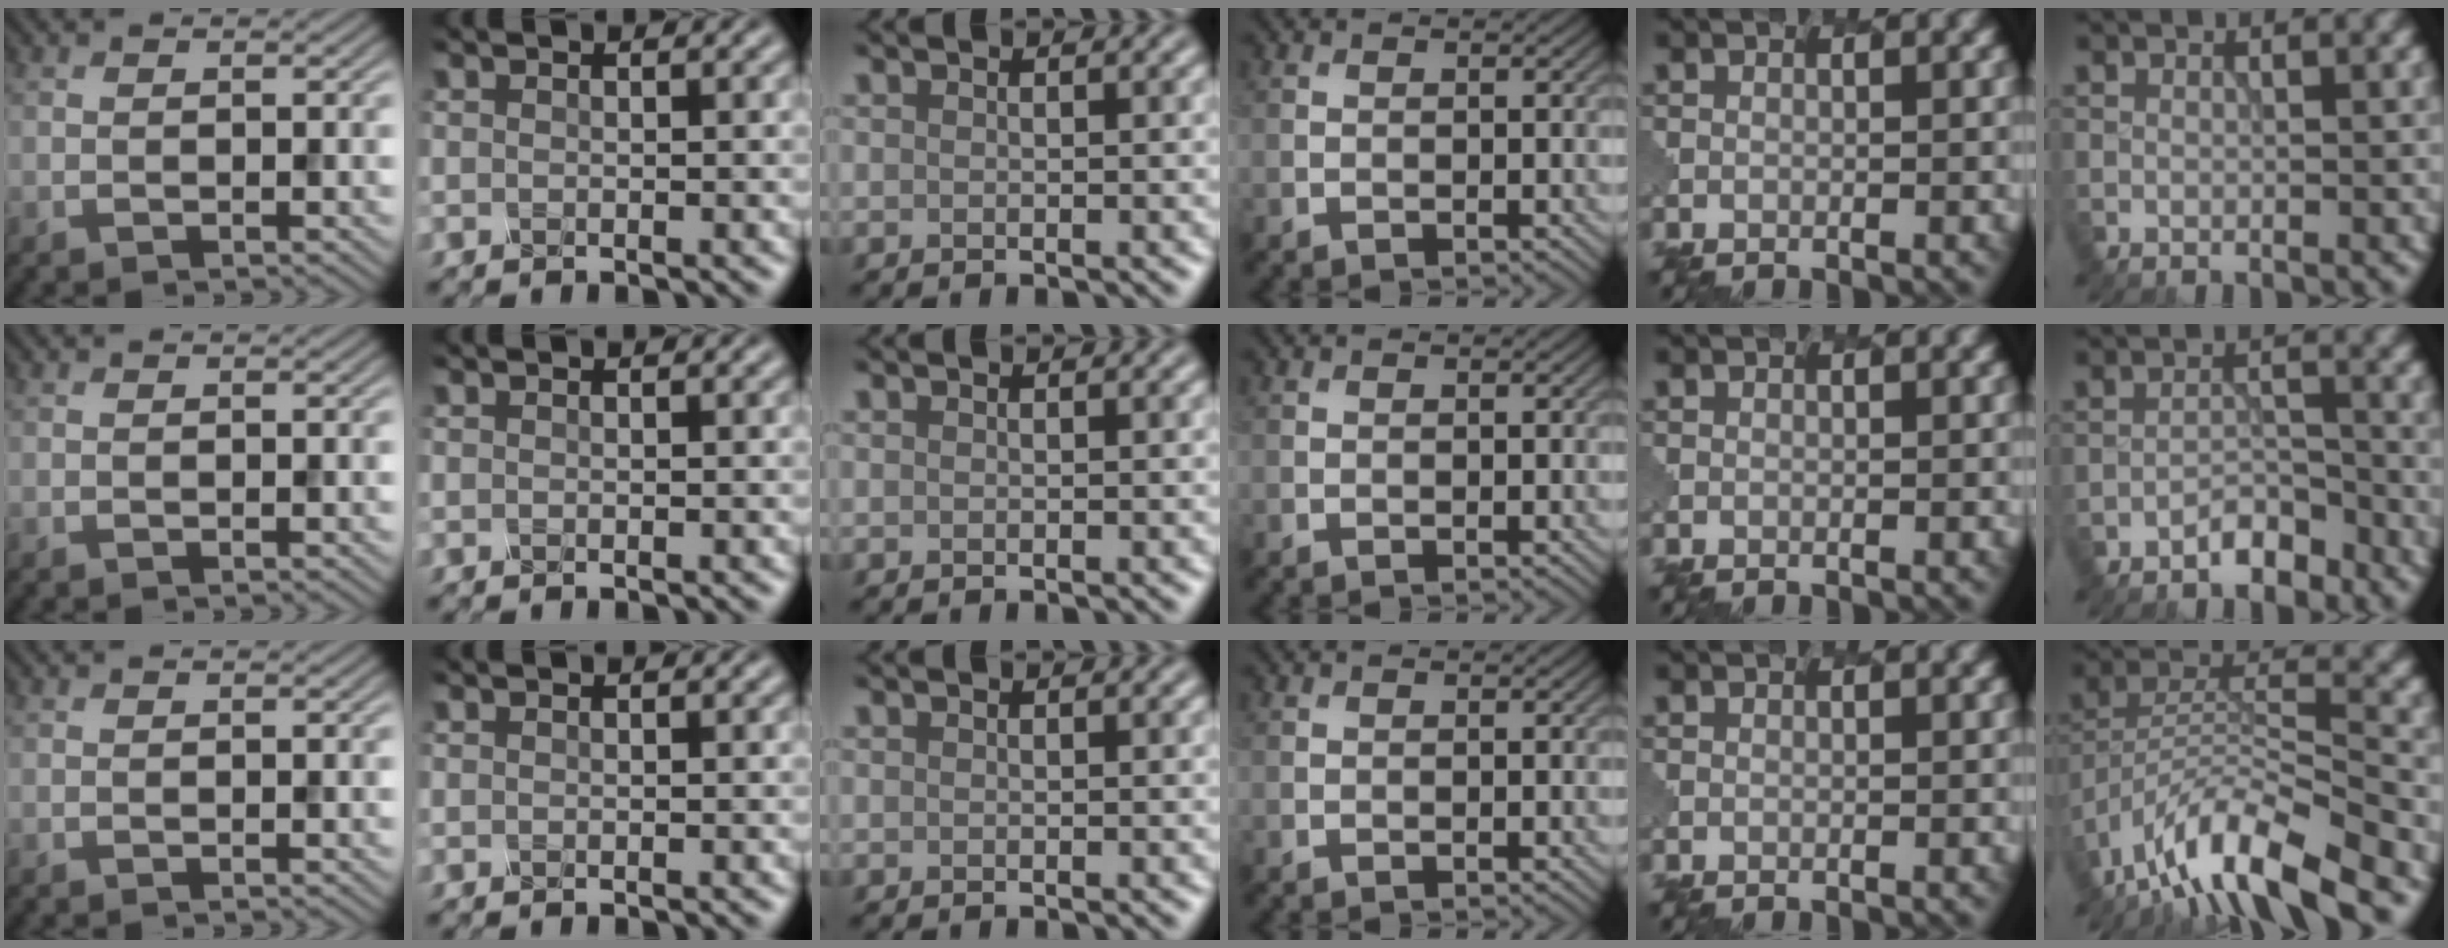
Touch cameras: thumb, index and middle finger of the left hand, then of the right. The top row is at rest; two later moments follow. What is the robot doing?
{"motion": "dispense", "object": "dispenser bottle"}